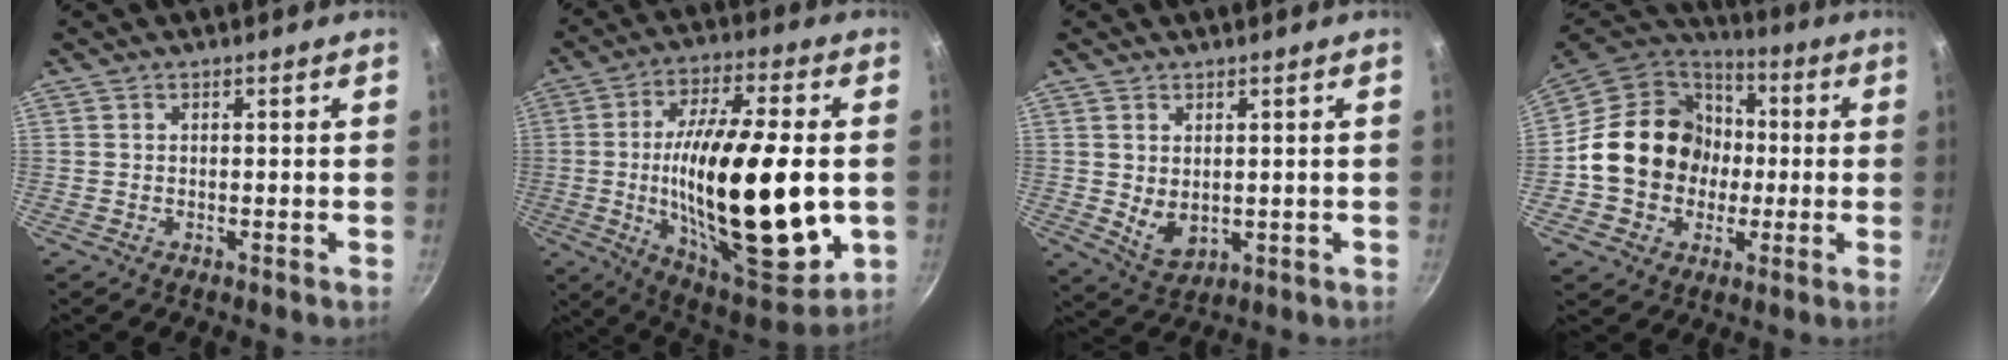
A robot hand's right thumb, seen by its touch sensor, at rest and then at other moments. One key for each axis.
{"total": 29.4, "fx": -2.2, "fy": 10.7, "fz": 27.3, "tx": -0.445, "ty": -0.002, "tz": -0.032}
{"total": 5.5, "fx": 0.9, "fy": 3.6, "fz": 4.0, "tx": -0.061, "ty": -0.019, "tz": 0.029}
{"total": 19.7, "fx": -0.6, "fy": 17.0, "fz": 10.1, "tx": -0.151, "ty": 0.042, "tz": -0.011}